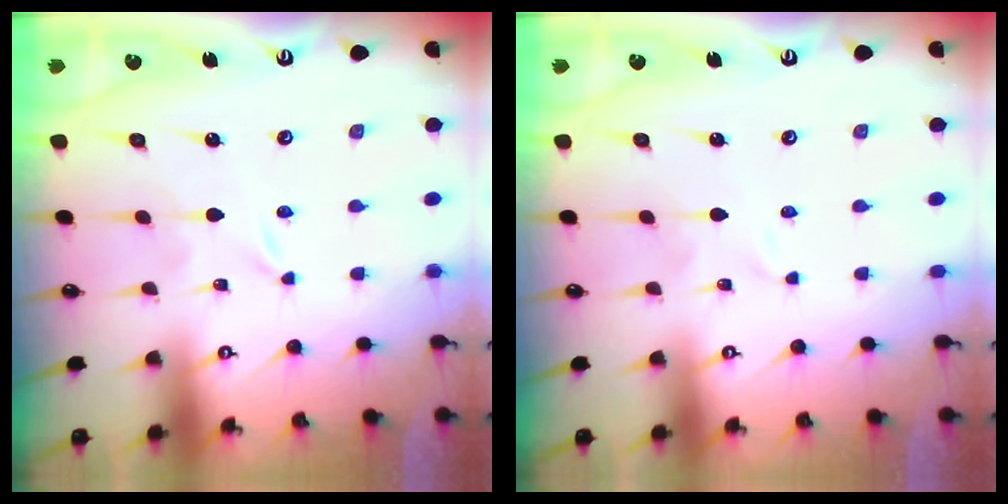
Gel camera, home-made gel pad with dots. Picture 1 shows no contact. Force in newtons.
{"total": 0.0}